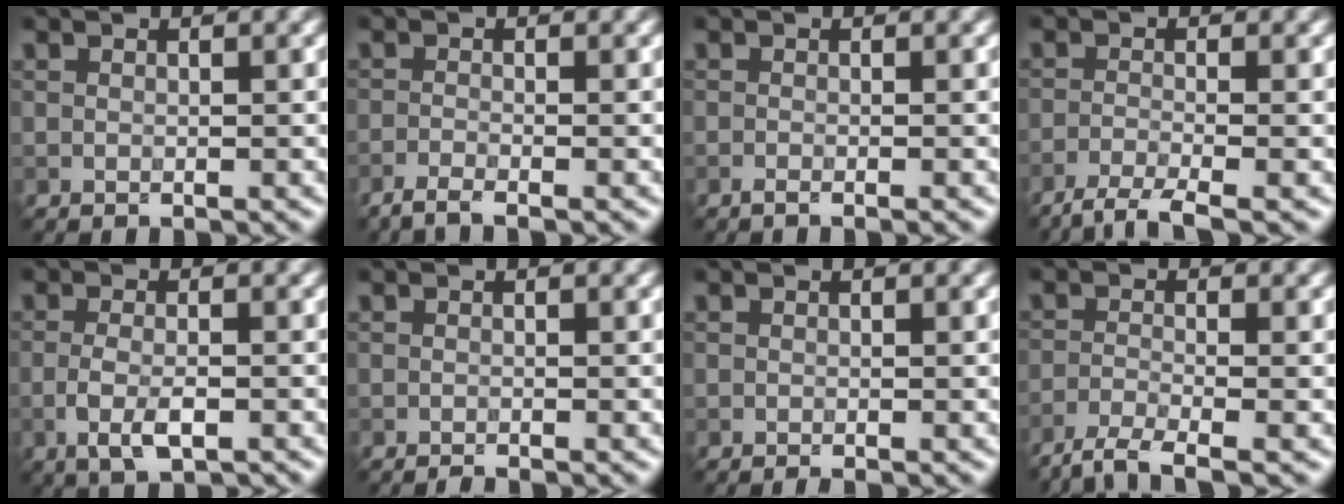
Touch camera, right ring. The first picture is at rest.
{"total": 2.3, "force": [-1.8, 0.4, 1.4], "torque": [-0.027, -0.004, -0.044]}
{"total": 1.0, "force": [-0.7, 0.2, 0.8], "torque": [-0.010, -0.004, -0.014]}
{"total": 3.8, "force": [-2.8, 0.6, 2.4], "torque": [-0.045, -0.003, -0.064]}
{"total": 3.3, "force": [-1.5, 1.1, 2.8], "torque": [-0.064, -0.001, -0.031]}
{"total": 0.8, "force": [-0.8, 0.0, 0.3], "torque": [-0.006, 0.000, -0.015]}
{"total": 0.7, "force": [-0.4, 0.1, 0.5], "torque": [-0.008, -0.002, -0.007]}
{"total": 4.0, "force": [-3.1, 0.7, 2.4], "torque": [-0.048, -0.007, -0.069]}